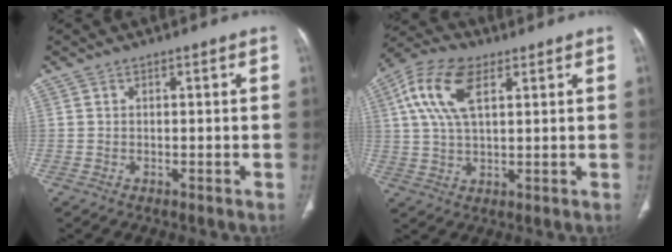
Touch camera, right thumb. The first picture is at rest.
{"total": 11.5, "force": [4.3, 5.7, 9.0], "torque": [-0.189, 0.009, 0.078]}